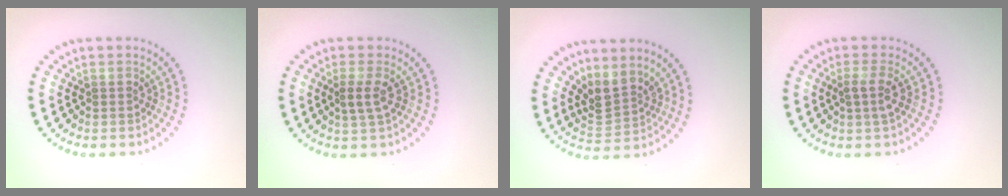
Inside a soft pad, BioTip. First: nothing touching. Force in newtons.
{"total": 1.9, "press": 1.7, "slide": 0.8}
{"total": 3.0, "press": 2.1, "slide": 2.1}
{"total": 1.7, "press": 1.3, "slide": 1.1}